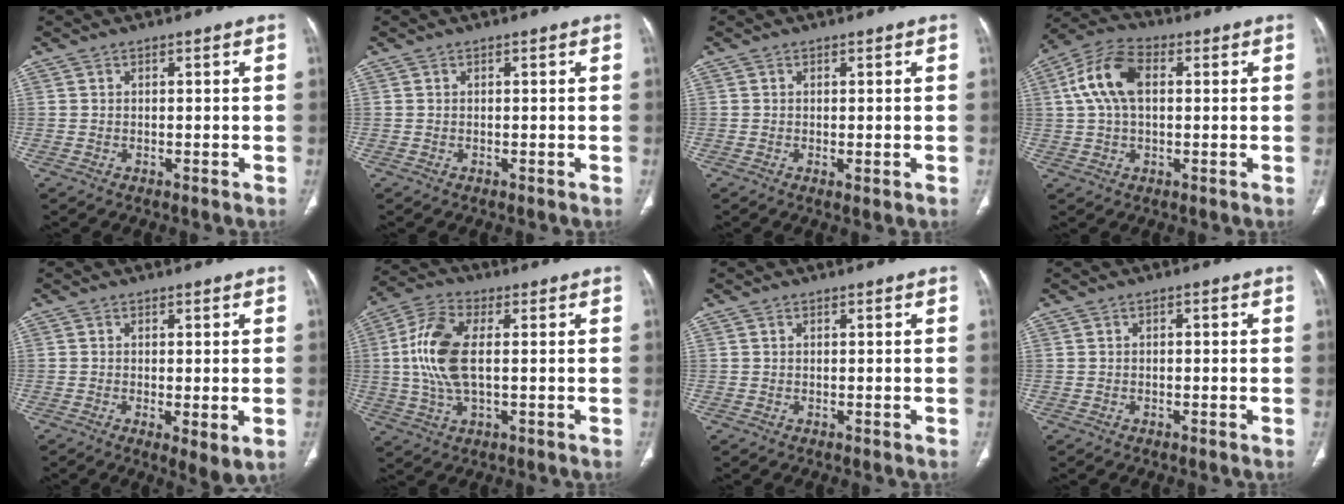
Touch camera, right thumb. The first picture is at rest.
{"total": 0.0}
{"total": 1.2, "force": [-0.2, 0.2, 1.2], "torque": [-0.024, -0.008, -0.002]}
{"total": 10.5, "force": [2.0, 6.1, 8.3], "torque": [-0.170, 0.027, 0.034]}
{"total": 4.7, "force": [-1.0, 1.2, 4.4], "torque": [-0.076, -0.019, -0.014]}
{"total": 11.6, "force": [0.8, 5.3, 10.3], "torque": [-0.233, 0.012, 0.015]}
{"total": 0.0}
{"total": 0.7, "force": [0.0, 0.4, 0.6], "torque": [-0.001, 0.001, -0.004]}